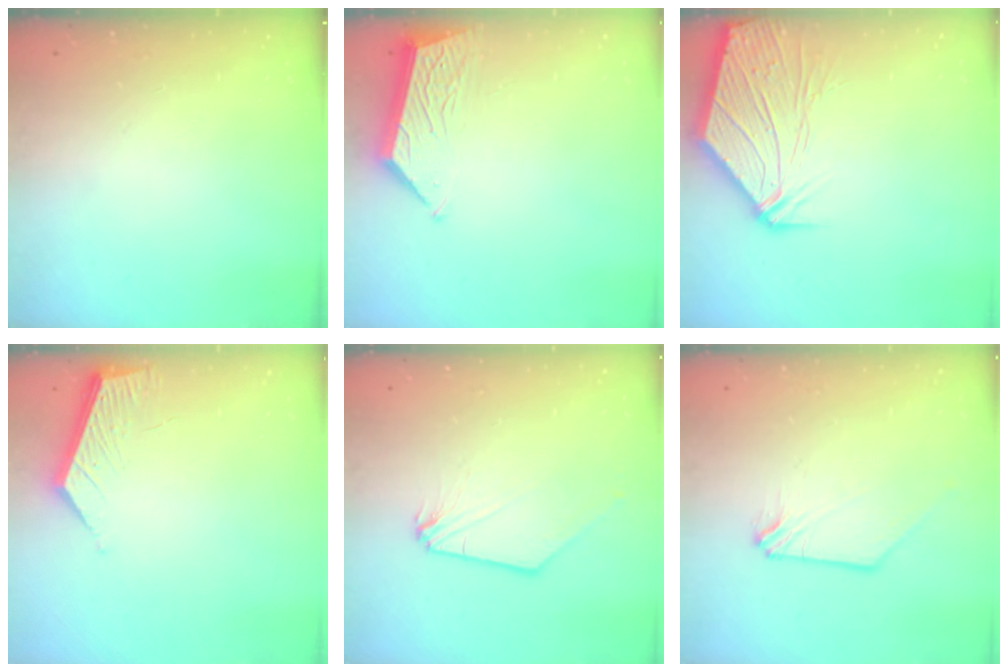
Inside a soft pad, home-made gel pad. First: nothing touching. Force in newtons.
{"total": 6.4, "press": 6.4, "slide": 0.2}
{"total": 12.0, "press": 11.9, "slide": 1.6}
{"total": 4.5, "press": 4.5, "slide": 0.2}
{"total": 0.6, "press": 0.5, "slide": 0.1}
{"total": 0.5, "press": 0.5, "slide": 0.2}